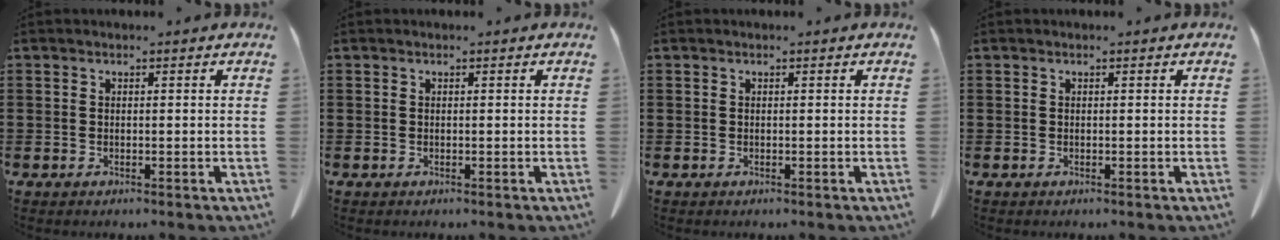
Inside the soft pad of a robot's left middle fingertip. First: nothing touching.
{"total": 0.0}
{"total": 0.0}
{"total": 0.0}